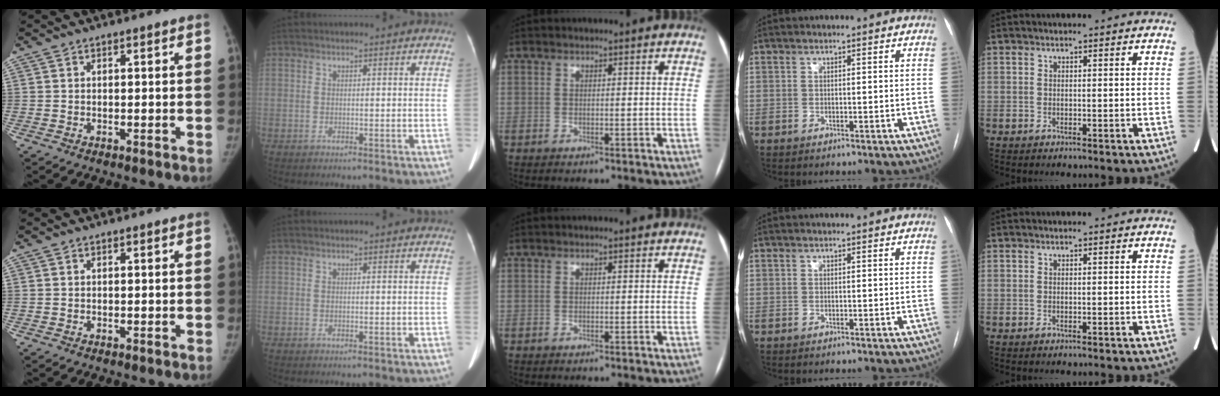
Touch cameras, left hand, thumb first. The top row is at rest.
{}